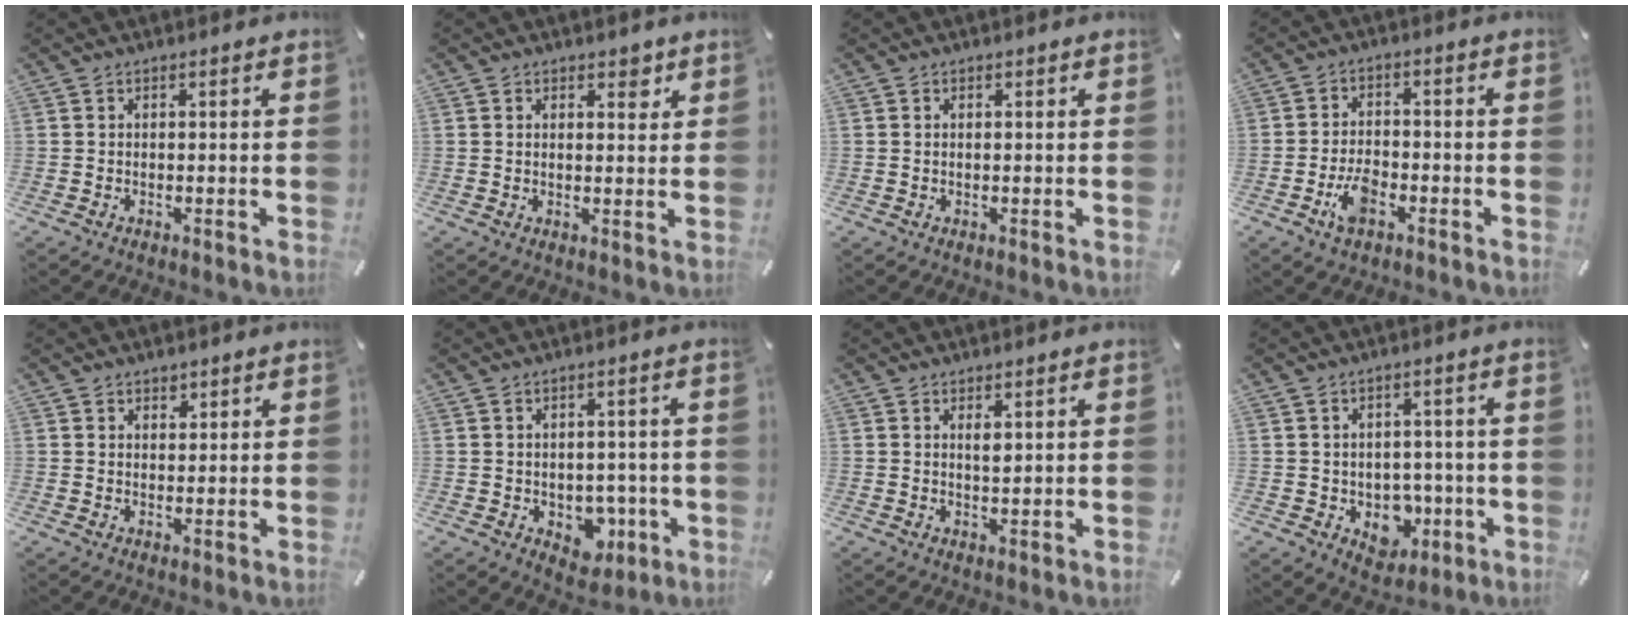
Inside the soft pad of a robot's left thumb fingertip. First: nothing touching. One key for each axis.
{"total": 3.0, "fx": 1.9, "fy": 1.9, "fz": 1.5, "tx": -0.001, "ty": -0.009, "tz": 0.025}
{"total": 0.6, "fx": 0.1, "fy": 0.4, "fz": 0.4, "tx": -0.008, "ty": 0.002, "tz": 0.001}
{"total": 6.7, "fx": -3.1, "fy": 3.8, "fz": 4.6, "tx": -0.096, "ty": 0.015, "tz": -0.059}
{"total": 2.0, "fx": 1.3, "fy": 1.5, "fz": 0.2, "tx": 0.011, "ty": -0.005, "tz": 0.020}
{"total": 5.4, "fx": -0.9, "fy": 4.7, "fz": 2.5, "tx": -0.015, "ty": -0.001, "tz": -0.015}
{"total": 2.0, "fx": 0.9, "fy": 0.8, "fz": 1.6, "tx": -0.026, "ty": -0.002, "tz": 0.014}
{"total": 7.8, "fx": -1.4, "fy": 6.8, "fz": 3.5, "tx": -0.025, "ty": 0.005, "tz": -0.016}